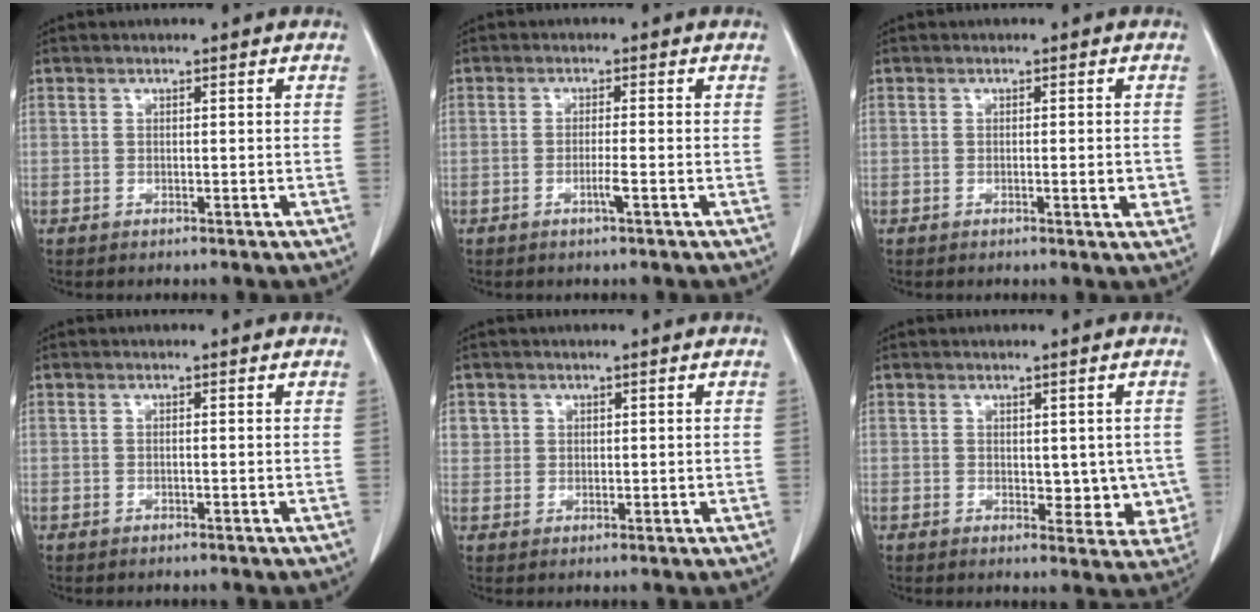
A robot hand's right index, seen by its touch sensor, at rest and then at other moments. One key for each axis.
{"total": 2.0, "fx": -0.9, "fy": -0.3, "fz": 1.8, "tx": -0.037, "ty": -0.003, "tz": -0.017}
{"total": 2.3, "fx": -0.4, "fy": 0.4, "fz": 2.3, "tx": -0.029, "ty": -0.002, "tz": -0.006}
{"total": 0.0}
{"total": 2.5, "fx": 1.0, "fy": 2.2, "fz": 0.3, "tx": 0.008, "ty": 0.000, "tz": 0.016}
{"total": 5.6, "fx": 0.1, "fy": 3.3, "fz": 4.6, "tx": -0.030, "ty": -0.005, "tz": 0.007}